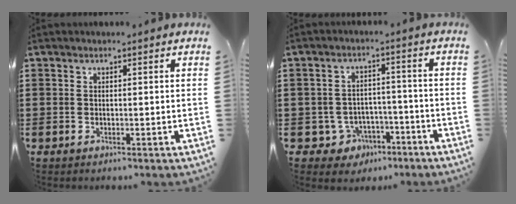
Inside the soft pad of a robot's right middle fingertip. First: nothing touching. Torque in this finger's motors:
{"motor_torque": [-0.06, -0.05, 0.07, -0.01]}